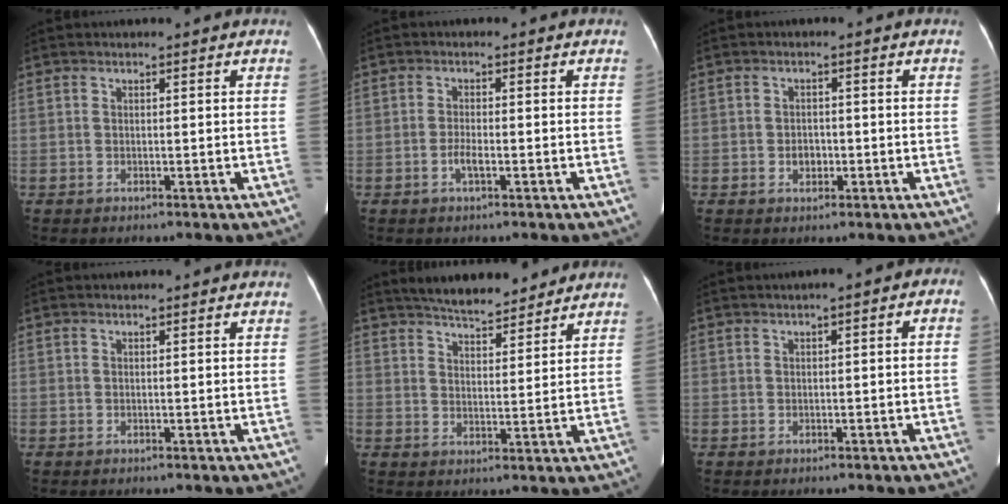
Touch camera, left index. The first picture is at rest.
{"total": 1.9, "force": [-0.9, 0.3, 1.6], "torque": [-0.035, 0.000, -0.018]}
{"total": 2.0, "force": [-0.7, 1.5, 1.2], "torque": [-0.017, 0.005, -0.008]}
{"total": 0.0}
{"total": 9.2, "force": [8.3, 2.0, 3.6], "torque": [-0.053, 0.014, 0.125]}
{"total": 2.5, "force": [0.3, 0.9, 2.3], "torque": [-0.022, 0.020, 0.000]}